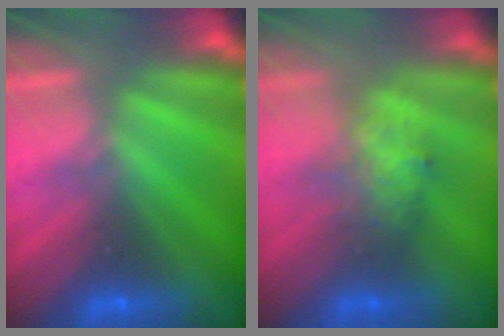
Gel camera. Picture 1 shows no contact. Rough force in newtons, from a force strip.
{"total": 2.7}